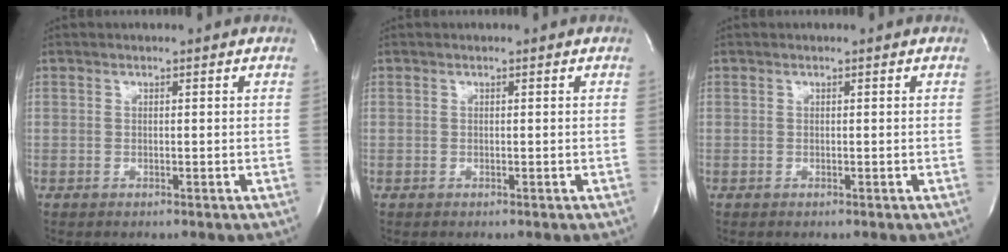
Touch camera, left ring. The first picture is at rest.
{"total": 0.0}
{"total": 0.0}